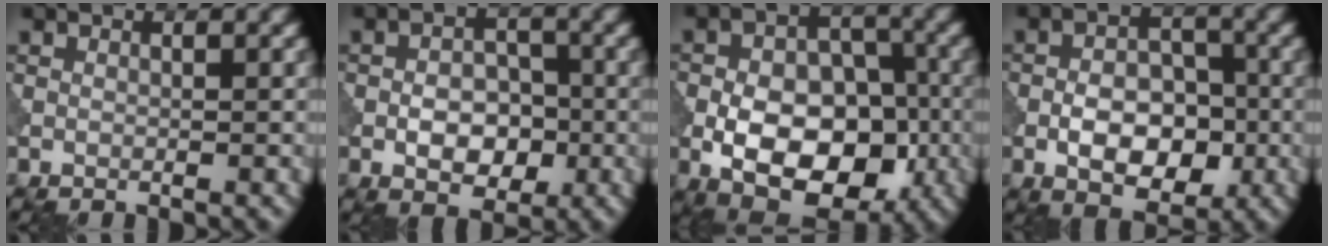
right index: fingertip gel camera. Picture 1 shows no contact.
{"total": 4.2, "force": [-1.4, 2.7, 2.9], "torque": [-0.034, 0.004, -0.023]}
{"total": 10.6, "force": [-3.2, 6.4, 7.8], "torque": [-0.116, -0.001, -0.054]}
{"total": 5.9, "force": [-2.0, 3.5, 4.3], "torque": [-0.055, 0.007, -0.033]}